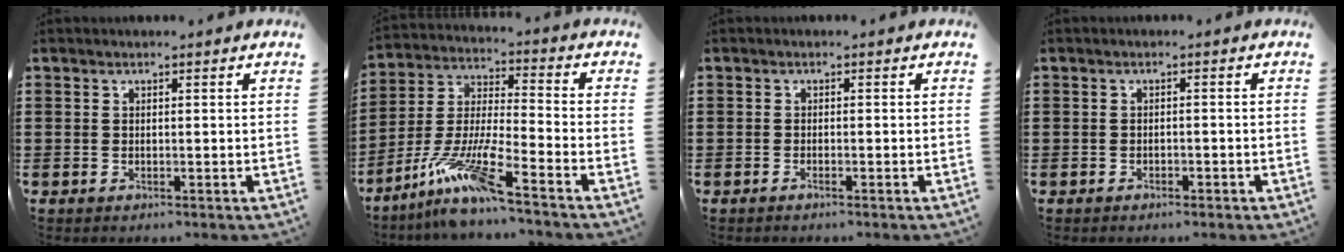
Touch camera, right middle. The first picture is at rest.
{"total": 10.6, "force": [-8.0, -0.2, 7.0], "torque": [-0.154, -0.014, -0.163]}
{"total": 0.7, "force": [-0.5, 0.0, 0.5], "torque": [-0.009, -0.003, -0.010]}
{"total": 1.5, "force": [-1.4, 0.5, 0.2], "torque": [-0.008, 0.002, -0.030]}